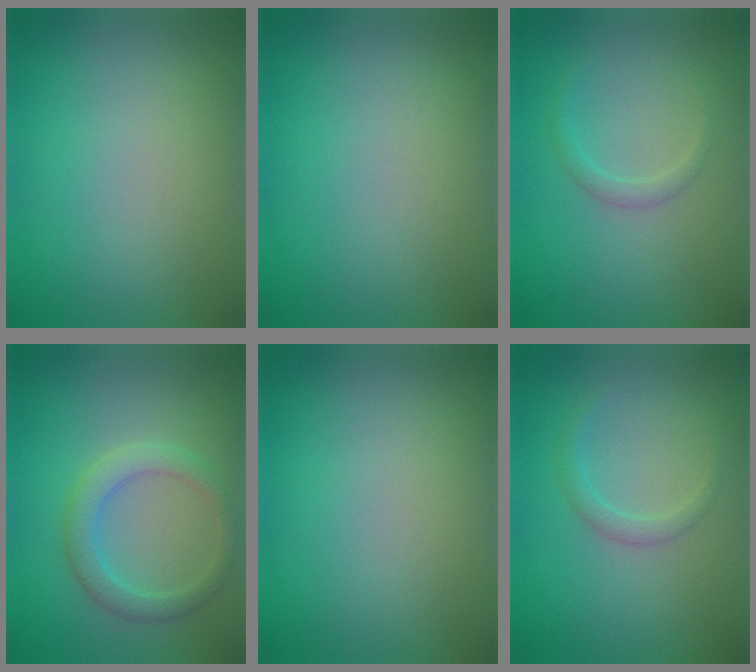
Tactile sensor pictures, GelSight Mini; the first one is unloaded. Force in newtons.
{"total": 0.0}
{"total": 1.2, "press": 1.2, "slide": 0.1}
{"total": 2.9, "press": 2.9, "slide": 0.3}
{"total": 0.0}
{"total": 1.4, "press": 1.4, "slide": 0.0}